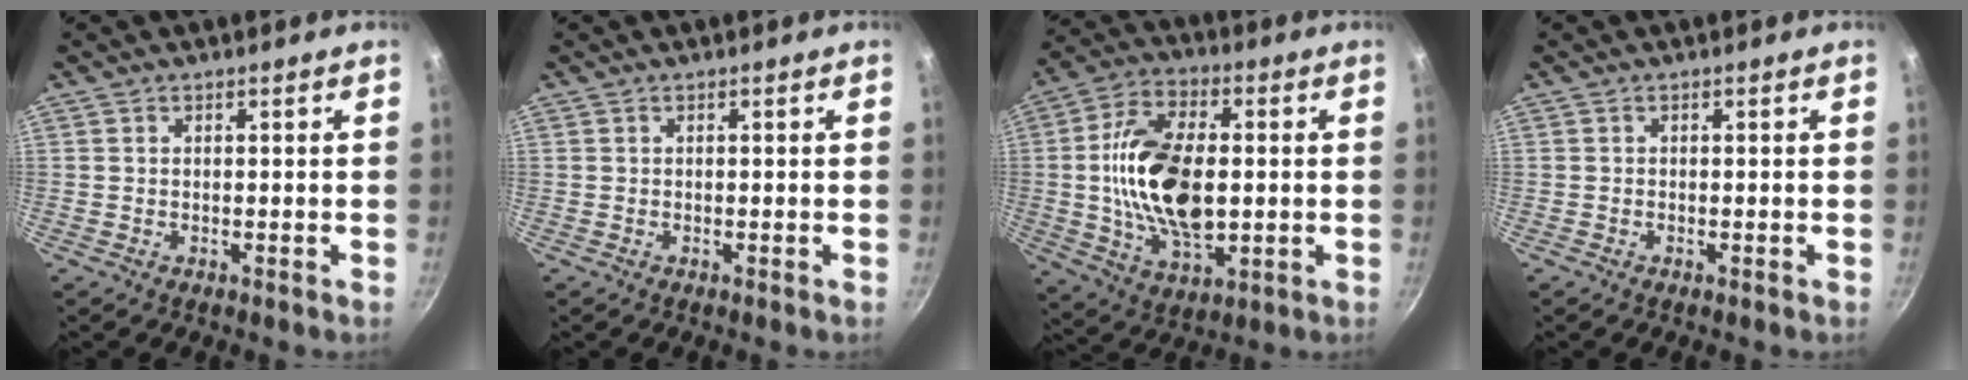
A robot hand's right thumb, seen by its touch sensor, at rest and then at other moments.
{"total": 0.0}
{"total": 19.2, "force": [0.2, 10.4, 16.1], "torque": [-0.295, 0.002, 0.008]}
{"total": 0.0}